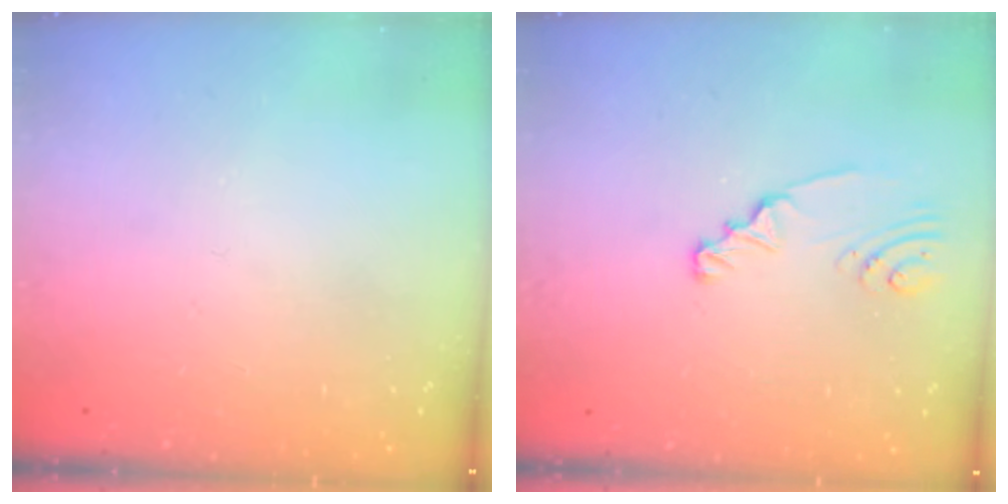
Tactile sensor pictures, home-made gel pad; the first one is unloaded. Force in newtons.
{"total": 2.3, "press": 2.3, "slide": 0.3}